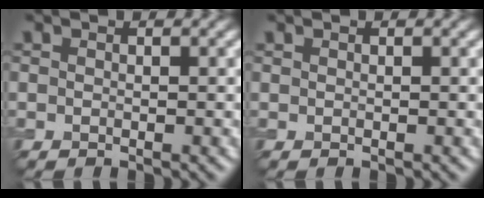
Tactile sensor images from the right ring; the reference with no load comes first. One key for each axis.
{"total": 0.0}